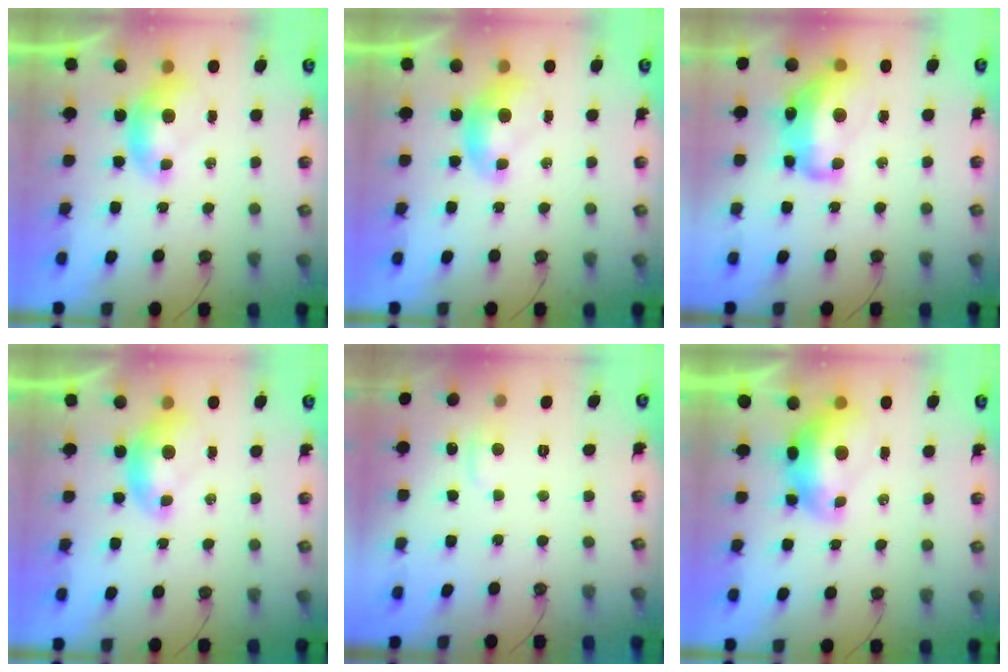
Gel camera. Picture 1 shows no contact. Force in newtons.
{"total": 0.0}
{"total": 9.2, "press": 9.1, "slide": 1.4}
{"total": 0.0}
{"total": 1.0, "press": 0.0, "slide": 1.0}
{"total": 2.8, "press": 2.7, "slide": 0.7}